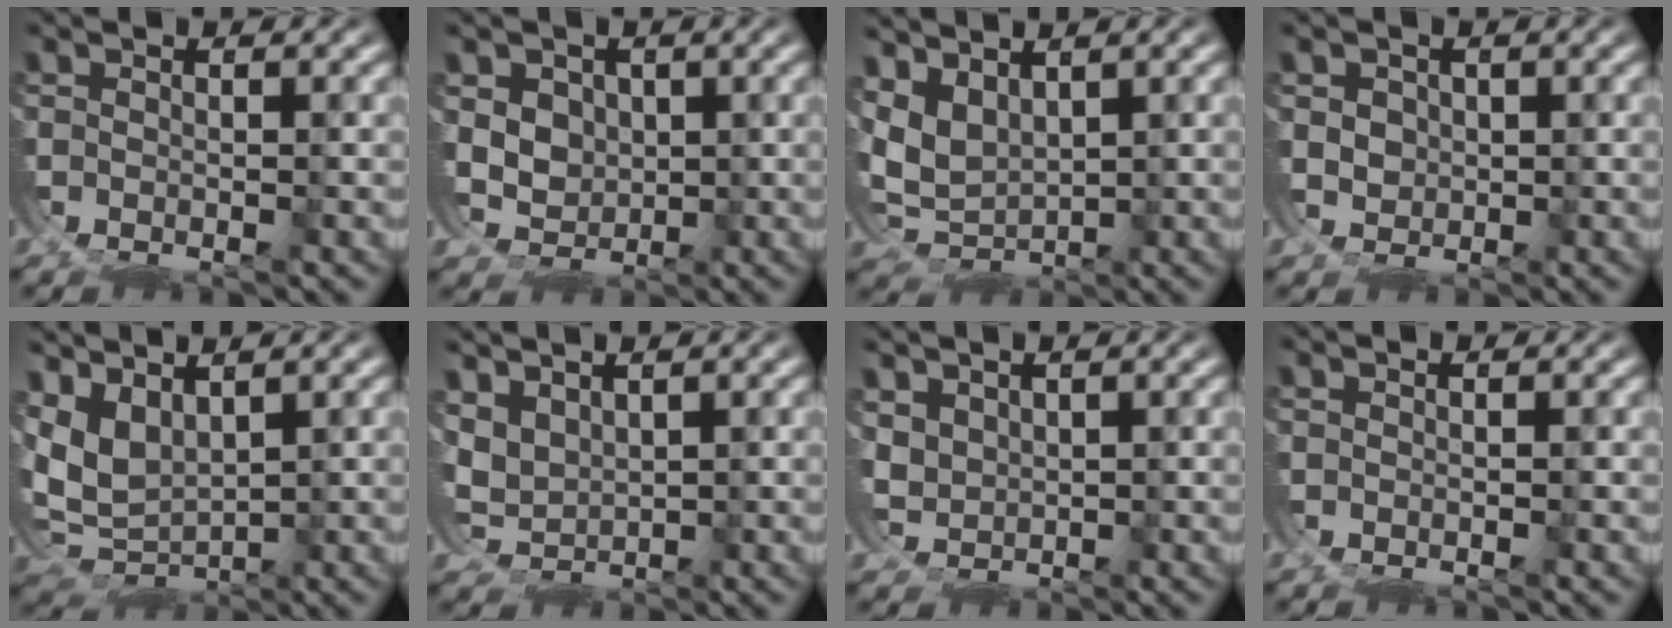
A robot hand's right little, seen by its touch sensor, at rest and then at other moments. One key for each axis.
{"total": 5.8, "fx": 0.3, "fy": 5.4, "fz": 2.0, "tx": -0.054, "ty": -0.019, "tz": 0.013}
{"total": 8.0, "fx": 0.1, "fy": 7.3, "fz": 3.1, "tx": -0.112, "ty": -0.030, "tz": 0.007}
{"total": 2.1, "fx": 0.4, "fy": 2.0, "fz": 0.3, "tx": -0.011, "ty": -0.007, "tz": 0.016}
{"total": 10.0, "fx": 0.0, "fy": 9.0, "fz": 4.2, "tx": -0.137, "ty": -0.036, "tz": 0.003}
{"total": 4.9, "fx": 0.8, "fy": 4.6, "fz": 1.5, "tx": -0.074, "ty": -0.019, "tz": 0.020}
{"total": 2.9, "fx": 0.8, "fy": 2.8, "fz": 0.3, "tx": -0.042, "ty": -0.016, "tz": 0.025}
{"total": 0.0}